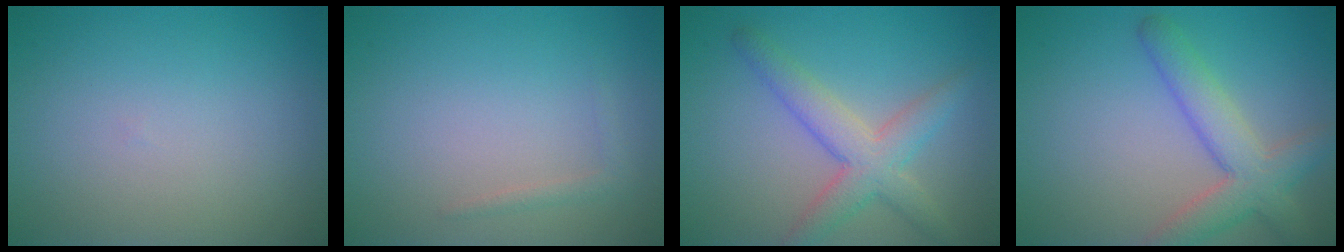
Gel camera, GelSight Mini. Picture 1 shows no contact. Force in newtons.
{"total": 0.9, "press": 0.9, "slide": 0.1}
{"total": 4.4, "press": 4.3, "slide": 0.3}
{"total": 5.0, "press": 5.0, "slide": 0.3}